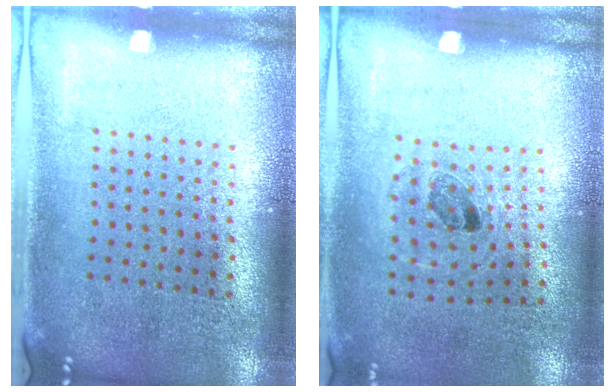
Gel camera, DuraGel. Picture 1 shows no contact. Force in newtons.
{"total": 1.0, "press": 0.9, "slide": 0.6}